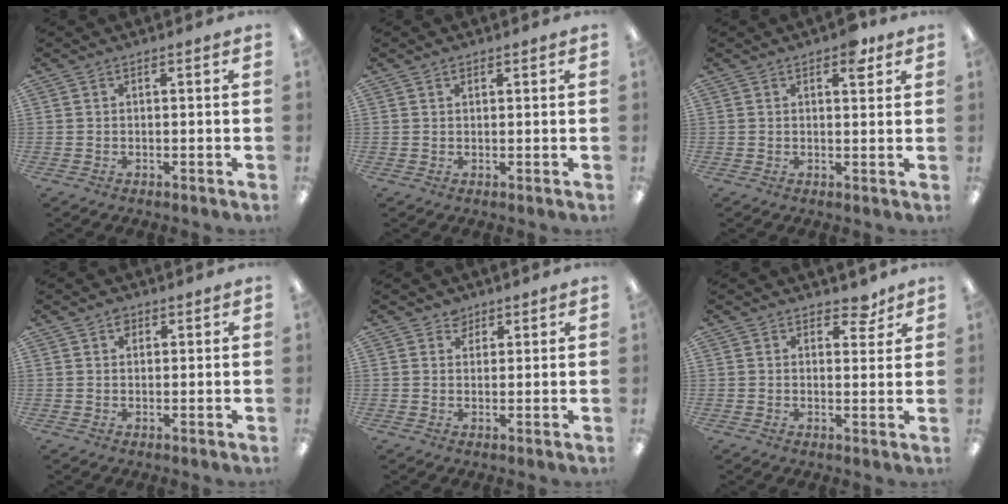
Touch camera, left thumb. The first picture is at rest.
{"total": 1.1, "force": [0.8, 0.6, 0.3], "torque": [-0.006, 0.001, 0.015]}
{"total": 4.7, "force": [2.8, 2.2, 3.0], "torque": [-0.025, -0.010, 0.042]}
{"total": 2.2, "force": [1.3, 1.6, 0.9], "torque": [-0.003, -0.004, 0.020]}
{"total": 3.0, "force": [2.2, 2.1, 0.3], "torque": [0.004, -0.007, 0.038]}
{"total": 4.9, "force": [3.7, 2.5, 1.9], "torque": [-0.005, -0.020, 0.061]}